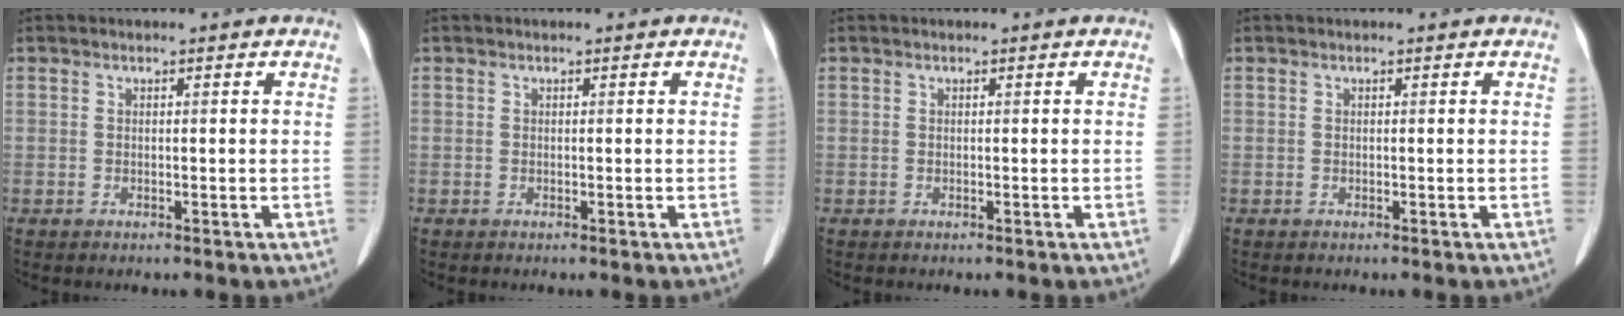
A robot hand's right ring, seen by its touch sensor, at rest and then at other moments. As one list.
[{"total": 0.0}, {"total": 0.0}, {"total": 0.0}]